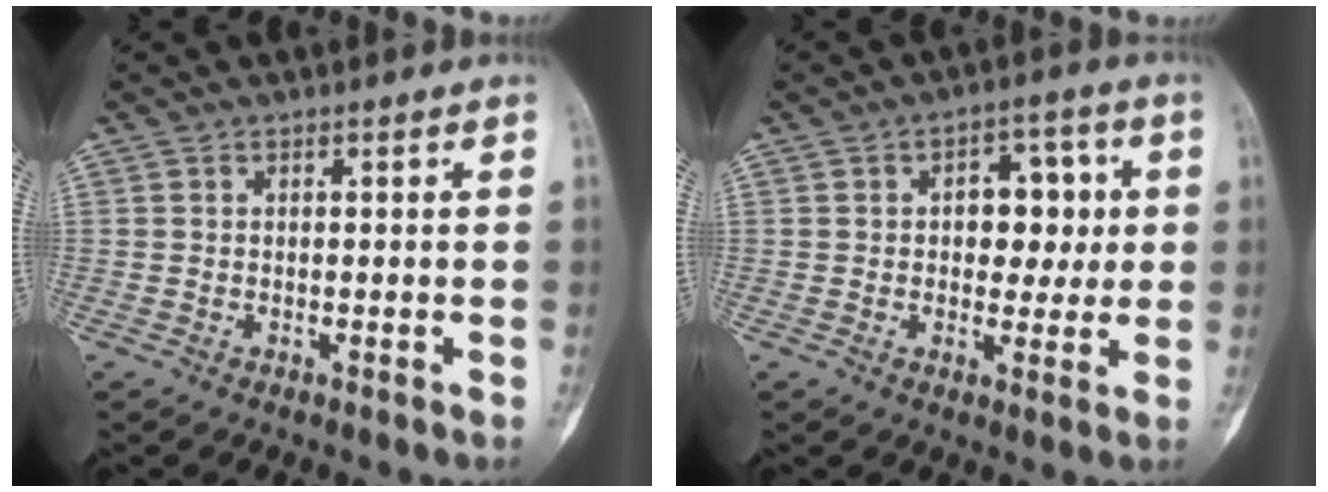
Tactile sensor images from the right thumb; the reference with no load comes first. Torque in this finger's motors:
{"motor_torque": [0.82, 0.80, 0.10, -0.20, 0.10]}